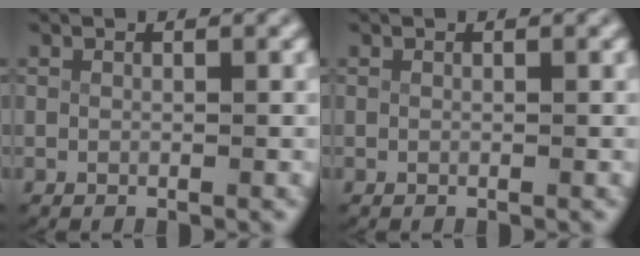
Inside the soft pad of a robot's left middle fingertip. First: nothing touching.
{"total": 0.0}